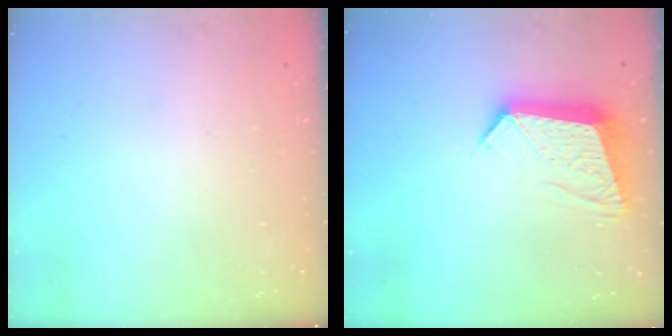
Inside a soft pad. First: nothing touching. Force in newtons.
{"total": 12.0, "press": 11.9, "slide": 1.1}